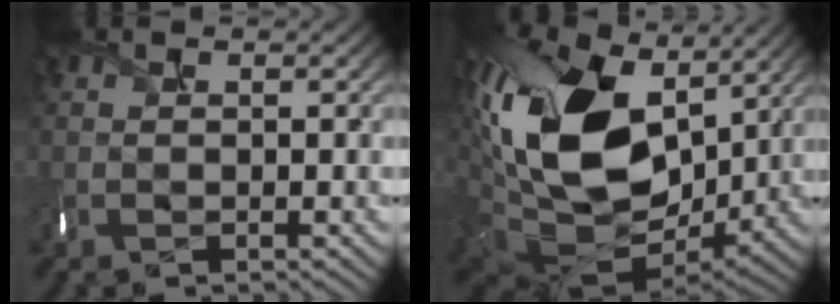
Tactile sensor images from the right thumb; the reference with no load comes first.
{"total": 20.0, "force": [4.0, 13.9, 13.8], "torque": [-0.313, -0.009, 0.086]}